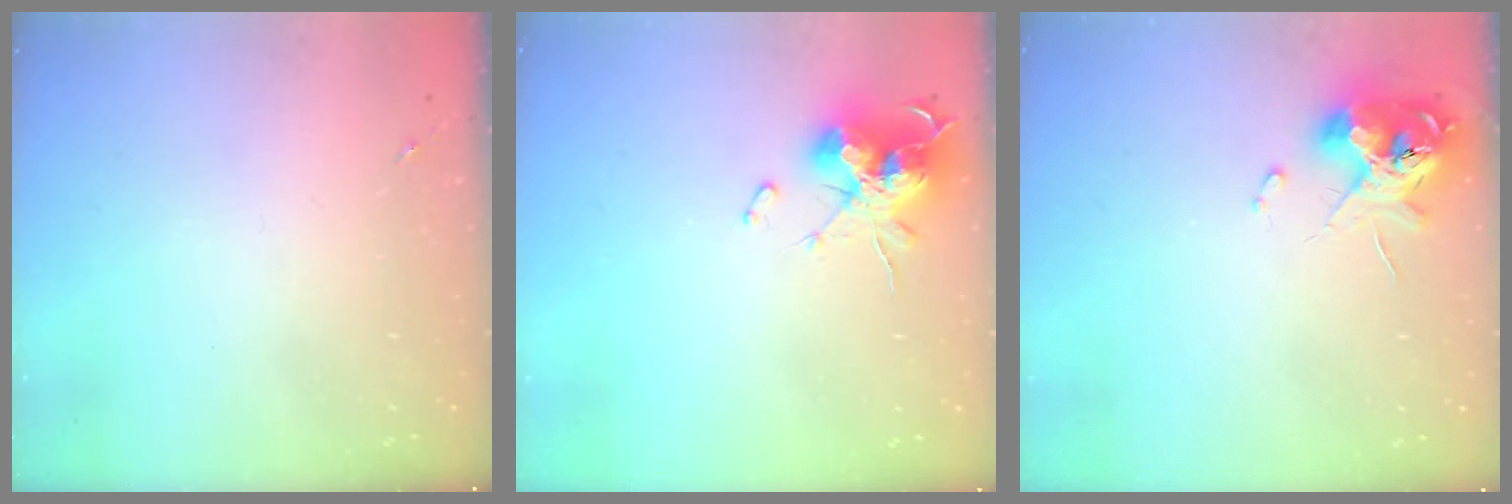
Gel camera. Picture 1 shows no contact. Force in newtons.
{"total": 15.3, "press": 15.3, "slide": 0.1}
{"total": 11.4, "press": 11.3, "slide": 1.8}